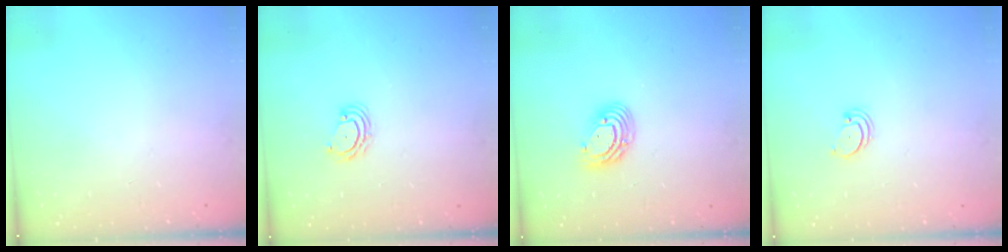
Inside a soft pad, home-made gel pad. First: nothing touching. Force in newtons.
{"total": 5.0, "press": 5.0, "slide": 0.4}
{"total": 9.2, "press": 9.0, "slide": 1.5}
{"total": 2.2, "press": 2.2, "slide": 0.2}